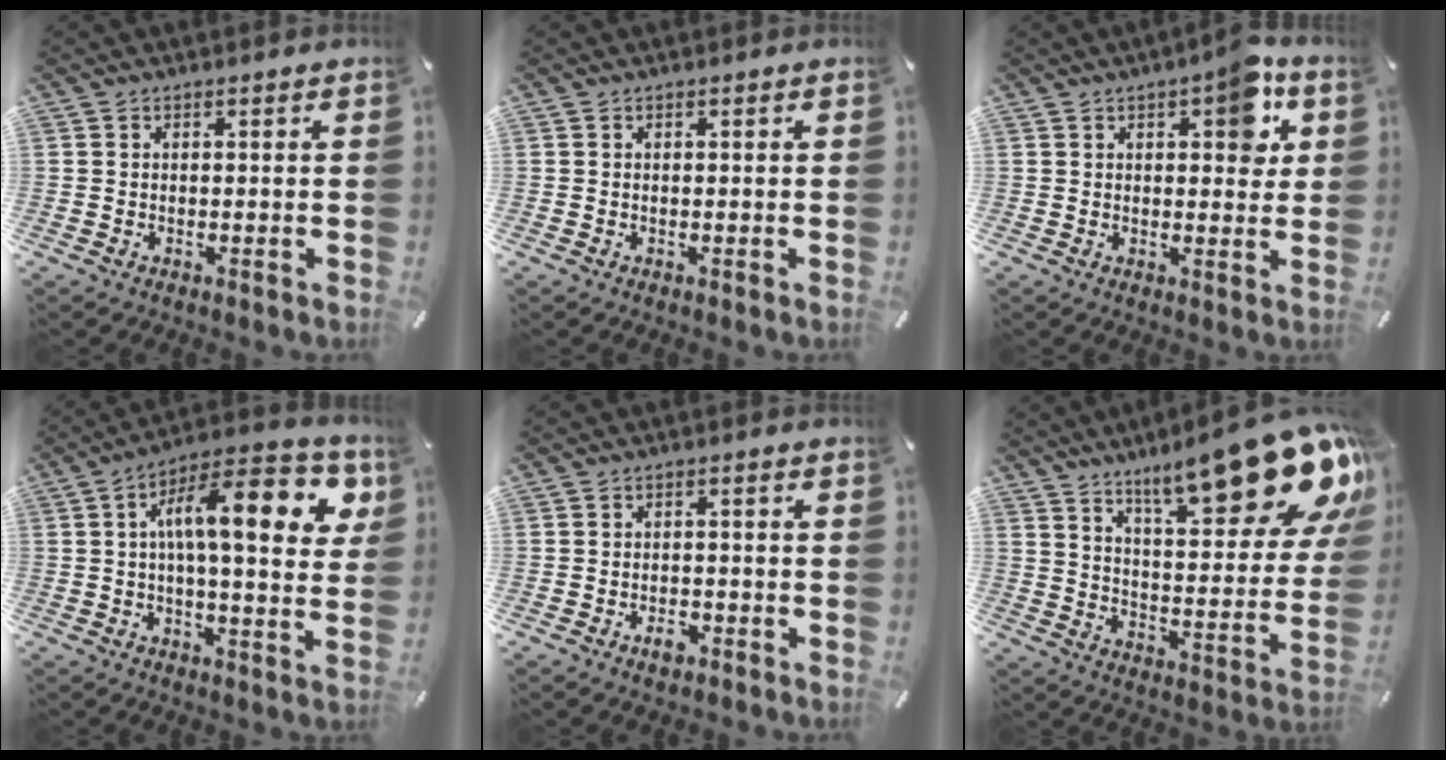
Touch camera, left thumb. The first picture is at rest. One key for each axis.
{"total": 0.0}
{"total": 9.1, "fx": 3.7, "fy": 4.3, "fz": 7.1, "tx": -0.078, "ty": -0.013, "tz": 0.055}
{"total": 18.9, "fx": 5.9, "fy": 6.5, "fz": 16.7, "tx": -0.254, "ty": -0.013, "tz": 0.085}
{"total": 2.8, "fx": -1.7, "fy": 1.6, "fz": 1.6, "tx": -0.029, "ty": 0.007, "tz": -0.031}
{"total": 23.0, "fx": 16.5, "fy": 6.7, "fz": 14.6, "tx": -0.197, "ty": -0.125, "tz": 0.266}